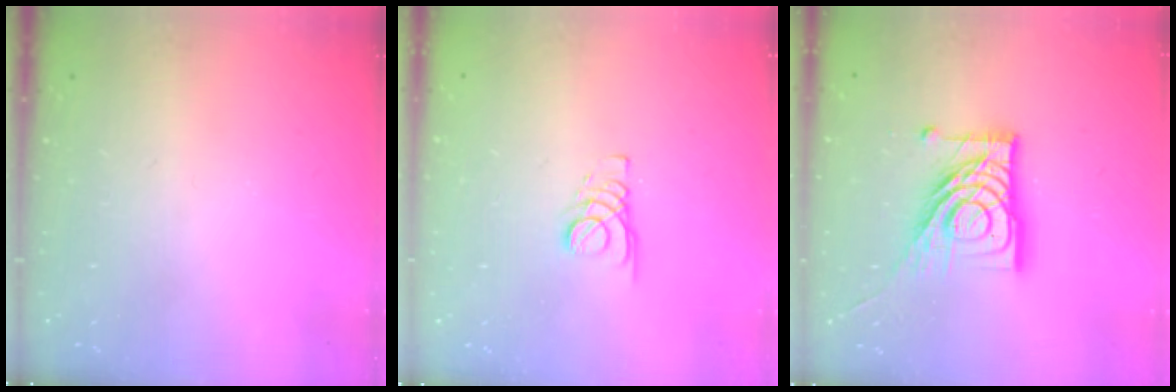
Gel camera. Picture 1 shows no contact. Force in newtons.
{"total": 1.8, "press": 1.7, "slide": 0.1}
{"total": 17.8, "press": 17.7, "slide": 2.0}